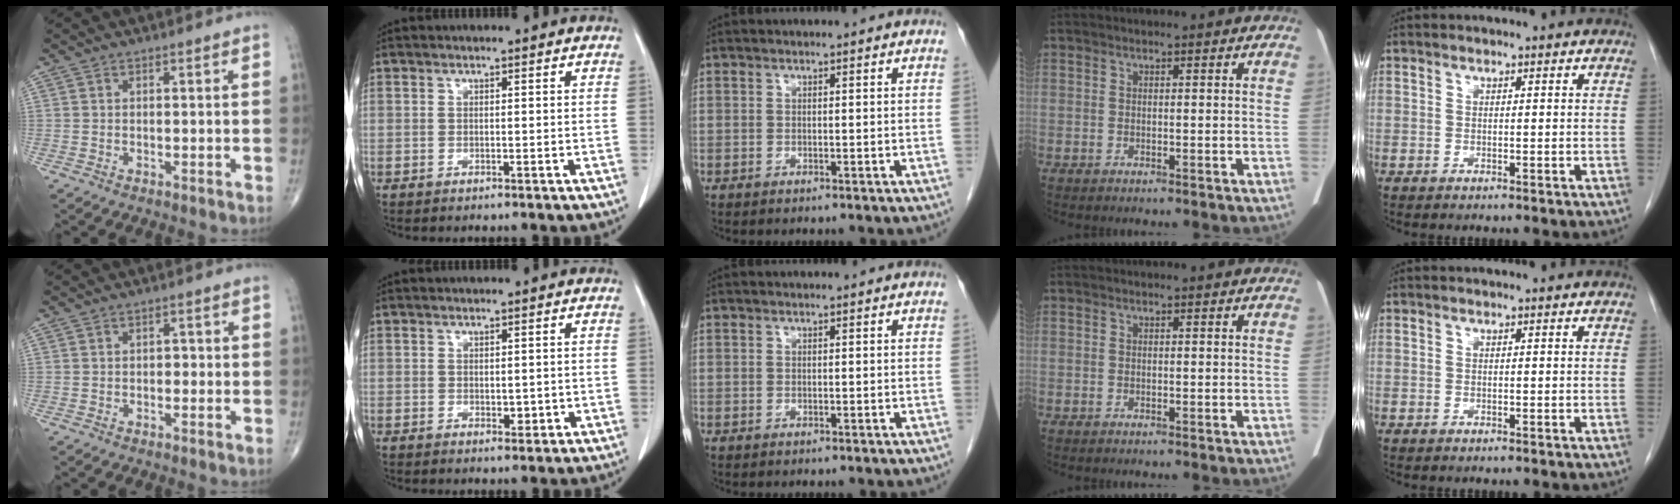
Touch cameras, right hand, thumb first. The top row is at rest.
{"thumb": {"total": 1.7, "force": [-0.1, 1.2, 1.3], "torque": [-0.008, 0.005, -0.007]}, "index": {"total": 1.9, "force": [-0.2, 1.1, 1.6], "torque": [-0.018, -0.002, 0.005]}}